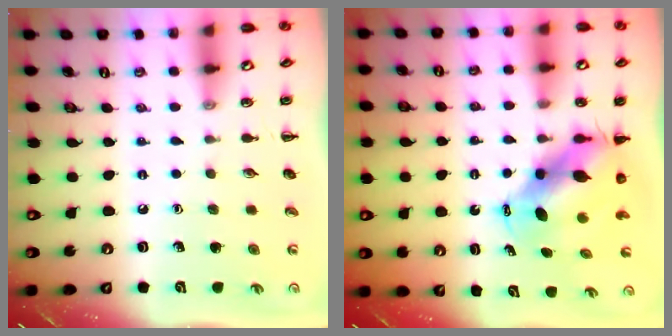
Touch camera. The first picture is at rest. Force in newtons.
{"total": 7.2, "press": 7.0, "slide": 1.9}